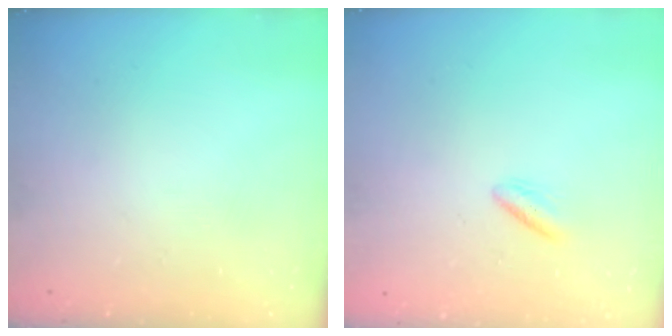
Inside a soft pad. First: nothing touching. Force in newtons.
{"total": 2.7, "press": 2.5, "slide": 1.2}